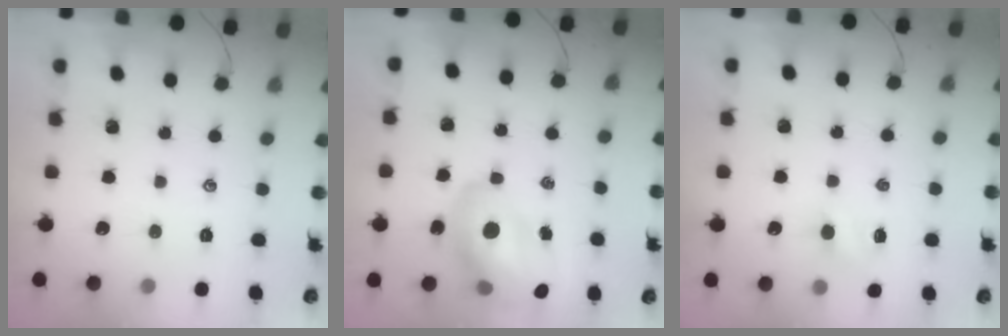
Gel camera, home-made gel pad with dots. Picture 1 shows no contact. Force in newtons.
{"total": 14.5, "press": 14.0, "slide": 3.8}
{"total": 3.6, "press": 3.4, "slide": 1.2}